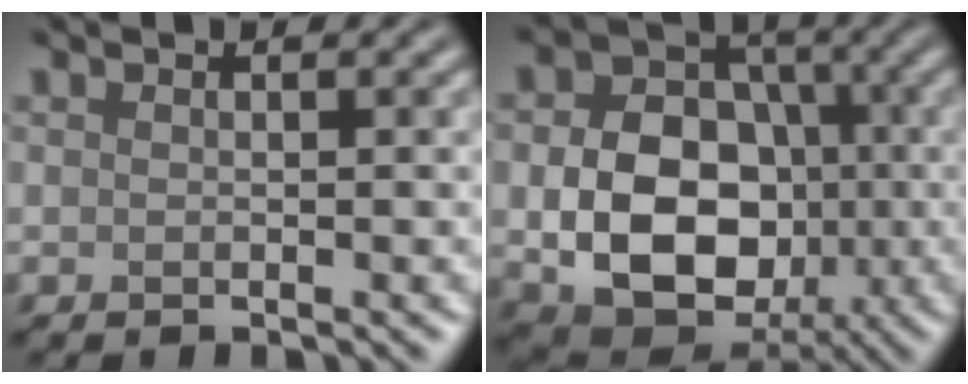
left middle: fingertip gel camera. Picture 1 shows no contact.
{"total": 10.3, "force": [-1.7, 7.8, 6.5], "torque": [-0.117, -0.010, -0.028]}